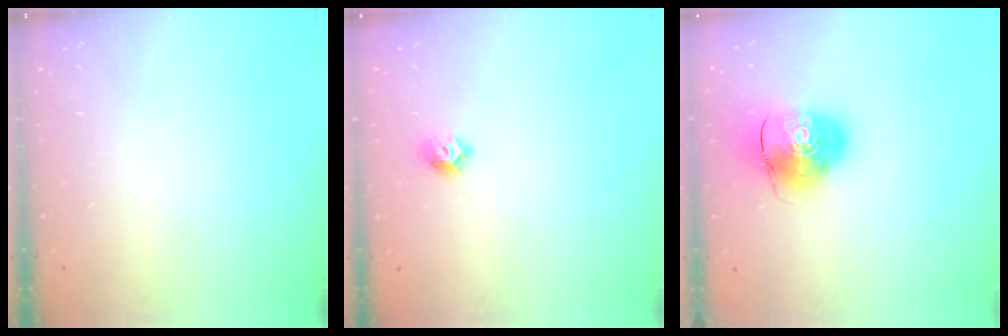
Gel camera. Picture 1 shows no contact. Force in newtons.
{"total": 6.3, "press": 6.3, "slide": 0.8}
{"total": 10.7, "press": 10.6, "slide": 1.8}